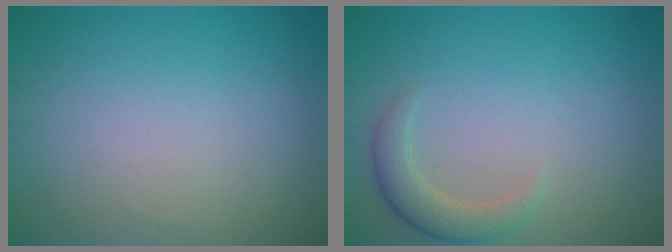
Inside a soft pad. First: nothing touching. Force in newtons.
{"total": 2.6, "press": 2.6, "slide": 0.1}